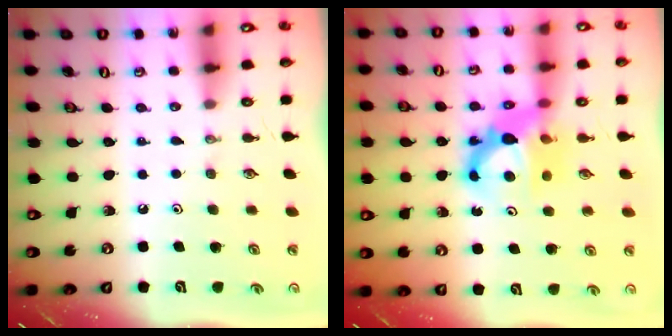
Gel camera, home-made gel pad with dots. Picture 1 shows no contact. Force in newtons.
{"total": 10.7, "press": 10.6, "slide": 0.9}